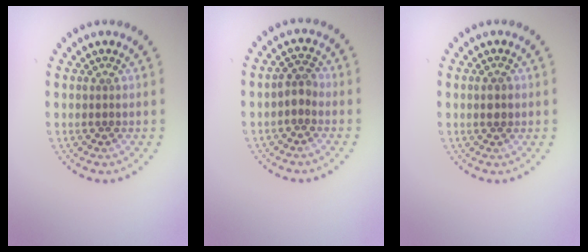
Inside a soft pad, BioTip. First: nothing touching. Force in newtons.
{"total": 1.6, "press": 1.4, "slide": 0.7}
{"total": 1.1, "press": 1.1, "slide": 0.1}